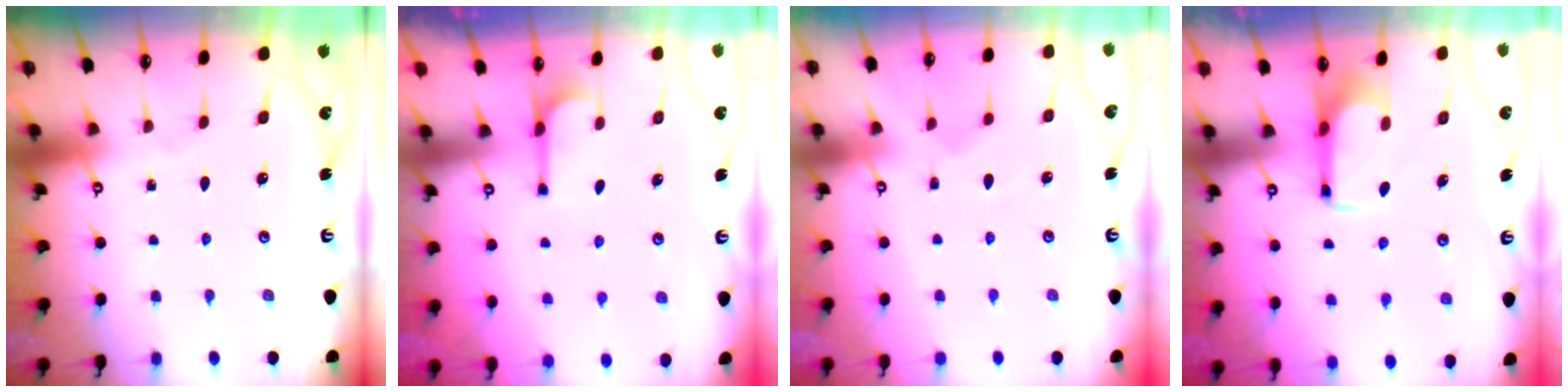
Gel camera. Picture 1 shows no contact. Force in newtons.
{"total": 2.9, "press": 2.7, "slide": 1.1}
{"total": 2.1, "press": 1.8, "slide": 1.2}
{"total": 1.6, "press": 1.5, "slide": 0.4}